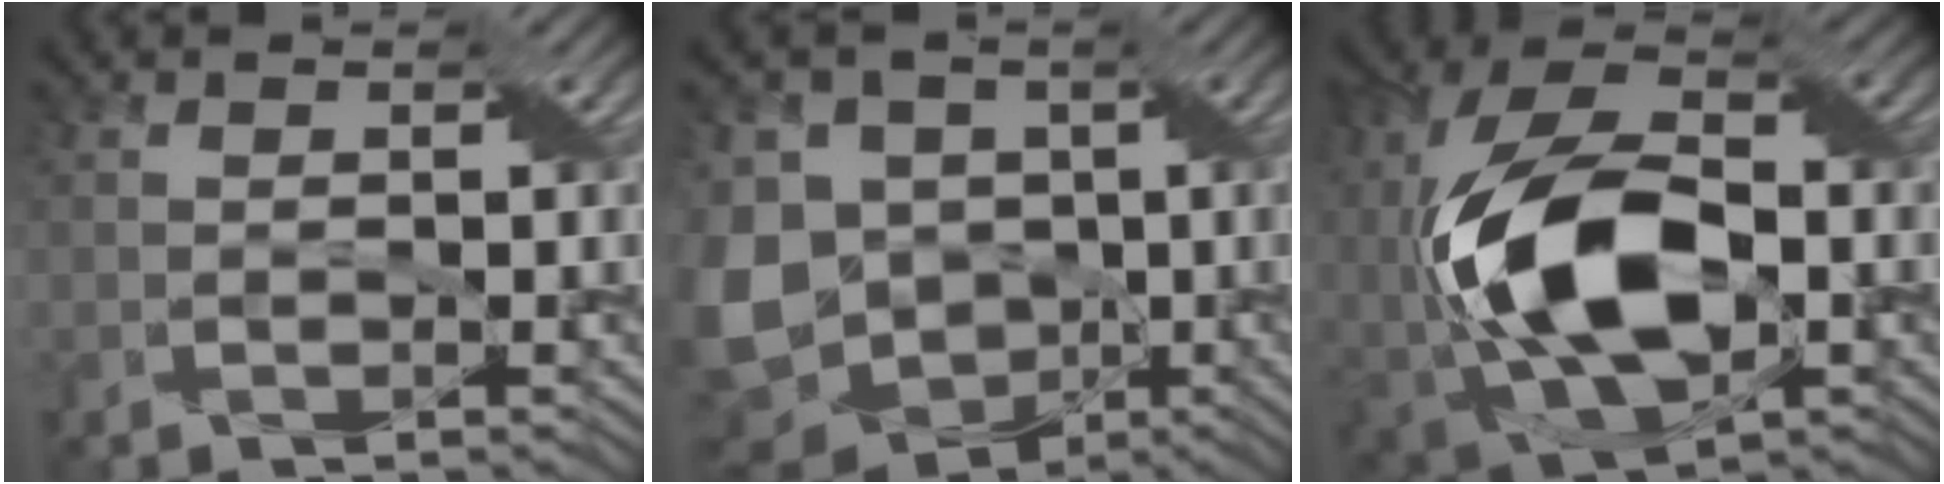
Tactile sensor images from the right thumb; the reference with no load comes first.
{"total": 14.9, "force": [-2.2, 12.3, 8.1], "torque": [-0.220, -0.013, -0.053]}
{"total": 15.7, "force": [-1.4, 9.3, 12.6], "torque": [-0.259, 0.009, -0.032]}